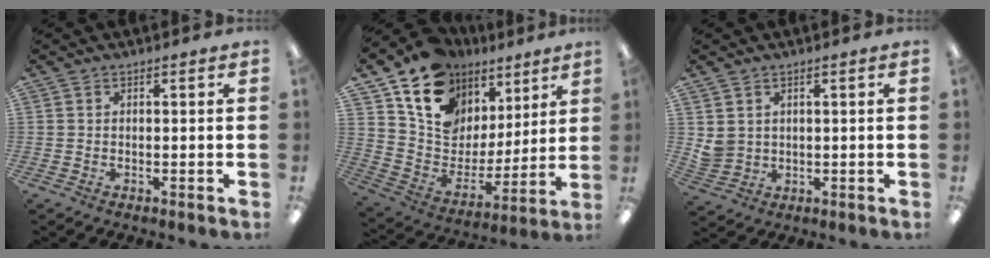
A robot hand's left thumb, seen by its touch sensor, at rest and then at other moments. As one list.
[{"total": 14.6, "force": [10.0, 9.7, 4.4], "torque": [-0.097, -0.074, 0.188]}, {"total": 3.4, "force": [2.0, 2.8, 0.5], "torque": [-0.012, -0.008, 0.037]}]